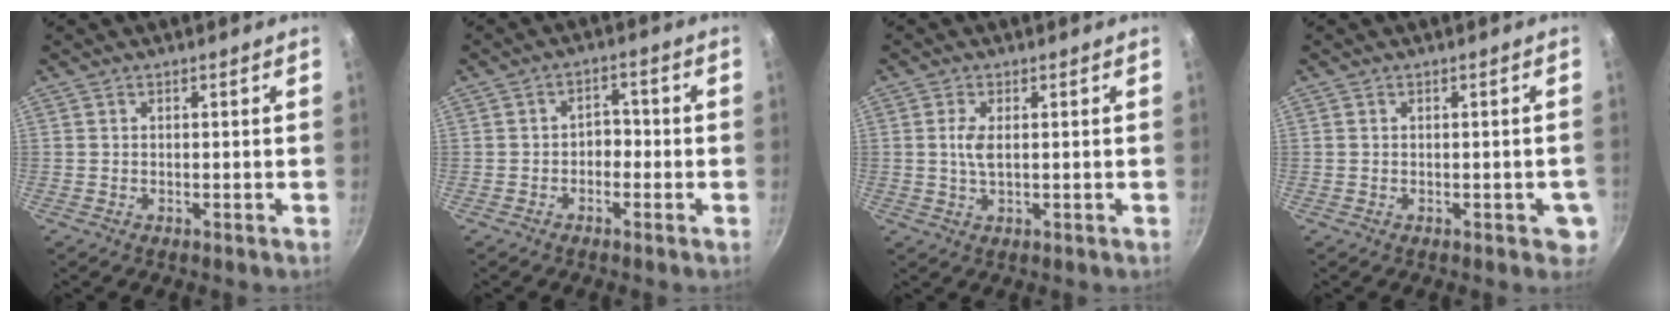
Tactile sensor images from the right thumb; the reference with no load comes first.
{"total": 3.1, "force": [-1.1, 2.3, 1.8], "torque": [-0.003, 0.018, -0.022]}
{"total": 3.1, "force": [0.4, 1.3, 2.8], "torque": [-0.061, 0.001, 0.006]}
{"total": 3.3, "force": [-0.7, 2.0, 2.6], "torque": [-0.015, 0.006, -0.007]}